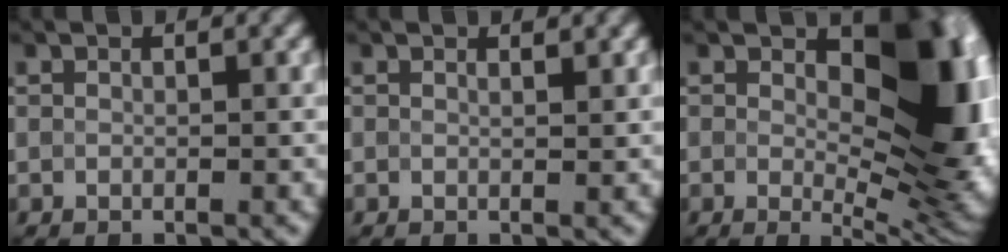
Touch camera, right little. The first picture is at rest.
{"total": 0.6, "force": [0.5, 0.0, 0.4], "torque": [-0.011, -0.003, 0.005]}
{"total": 11.0, "force": [1.7, 5.6, 9.3], "torque": [-0.117, -0.002, 0.027]}